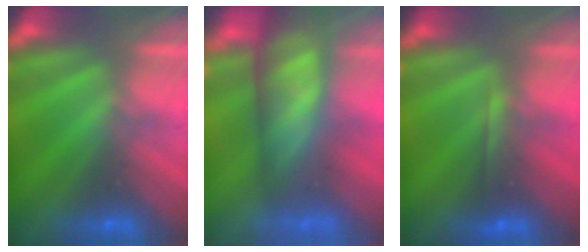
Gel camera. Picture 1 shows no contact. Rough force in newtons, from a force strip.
{"total": 14.6}
{"total": 1.8}